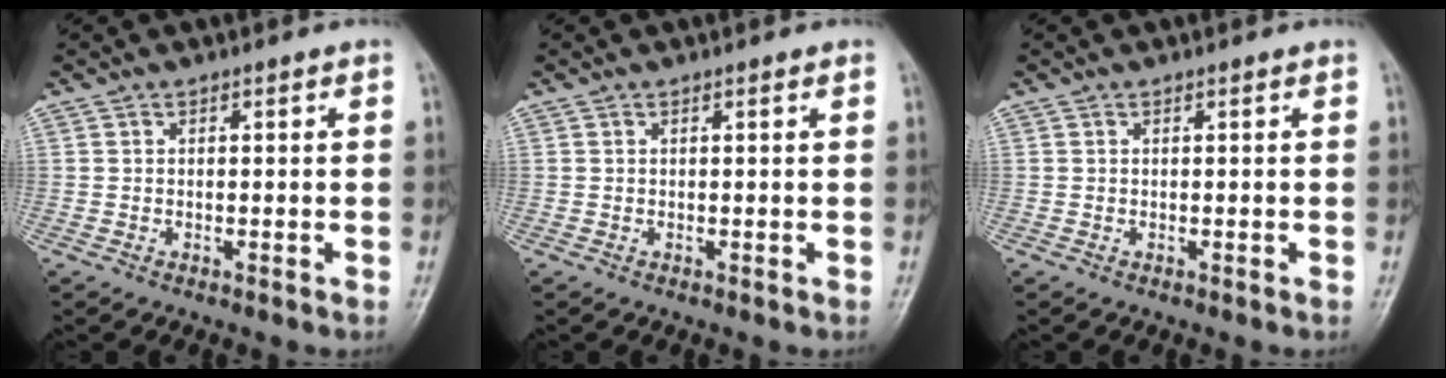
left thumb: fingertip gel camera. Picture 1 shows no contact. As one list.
[{"total": 0.0}, {"total": 0.0}]